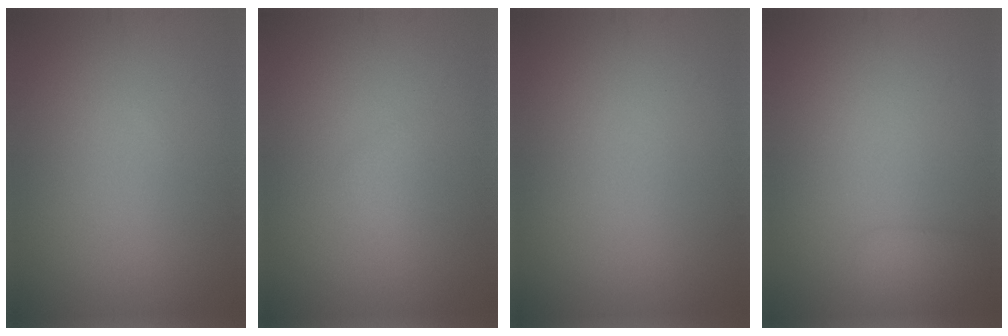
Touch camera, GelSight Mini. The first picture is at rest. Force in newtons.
{"total": 1.0, "press": 1.0, "slide": 0.1}
{"total": 0.0}
{"total": 1.6, "press": 1.6, "slide": 0.1}